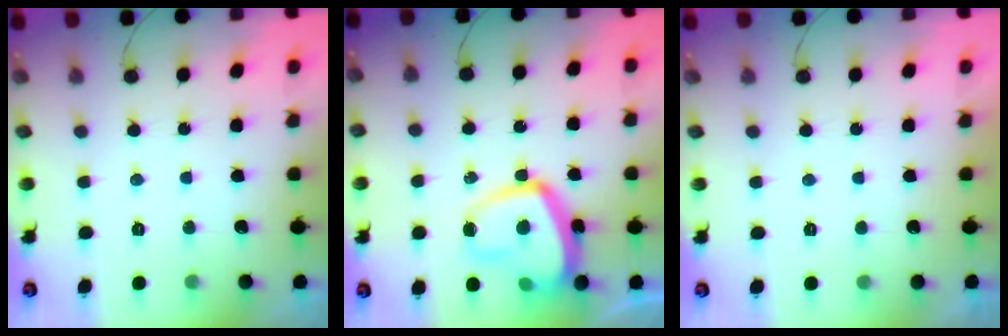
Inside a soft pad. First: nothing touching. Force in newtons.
{"total": 15.8, "press": 15.7, "slide": 1.4}
{"total": 2.3, "press": 2.3, "slide": 0.4}